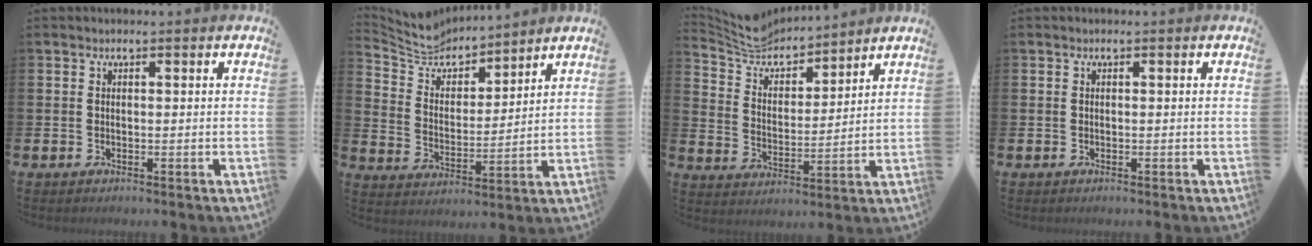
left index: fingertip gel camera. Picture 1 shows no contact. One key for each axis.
{"total": 7.2, "fx": 6.9, "fy": 2.1, "fz": 0.5, "tx": -0.057, "ty": -0.052, "tz": 0.121}
{"total": 6.9, "fx": 6.6, "fy": 1.8, "fz": 0.7, "tx": -0.056, "ty": -0.046, "tz": 0.119}
{"total": 0.0}